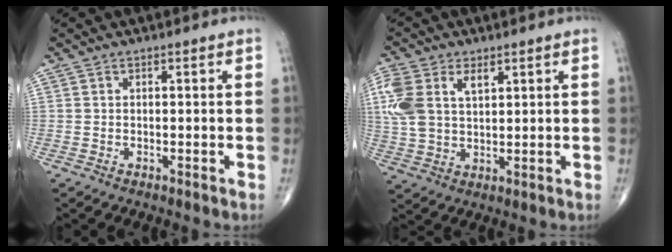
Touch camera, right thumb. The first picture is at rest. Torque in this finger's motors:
{"motor_torque": [0.12, 0.21, 0.93, 0.51, 0.10]}